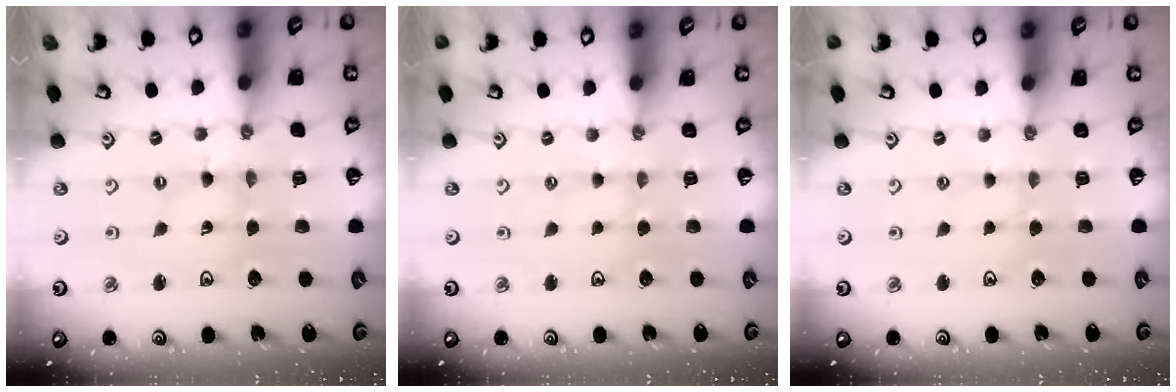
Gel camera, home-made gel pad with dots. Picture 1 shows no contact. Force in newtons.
{"total": 1.0, "press": 1.0, "slide": 0.2}
{"total": 0.0}